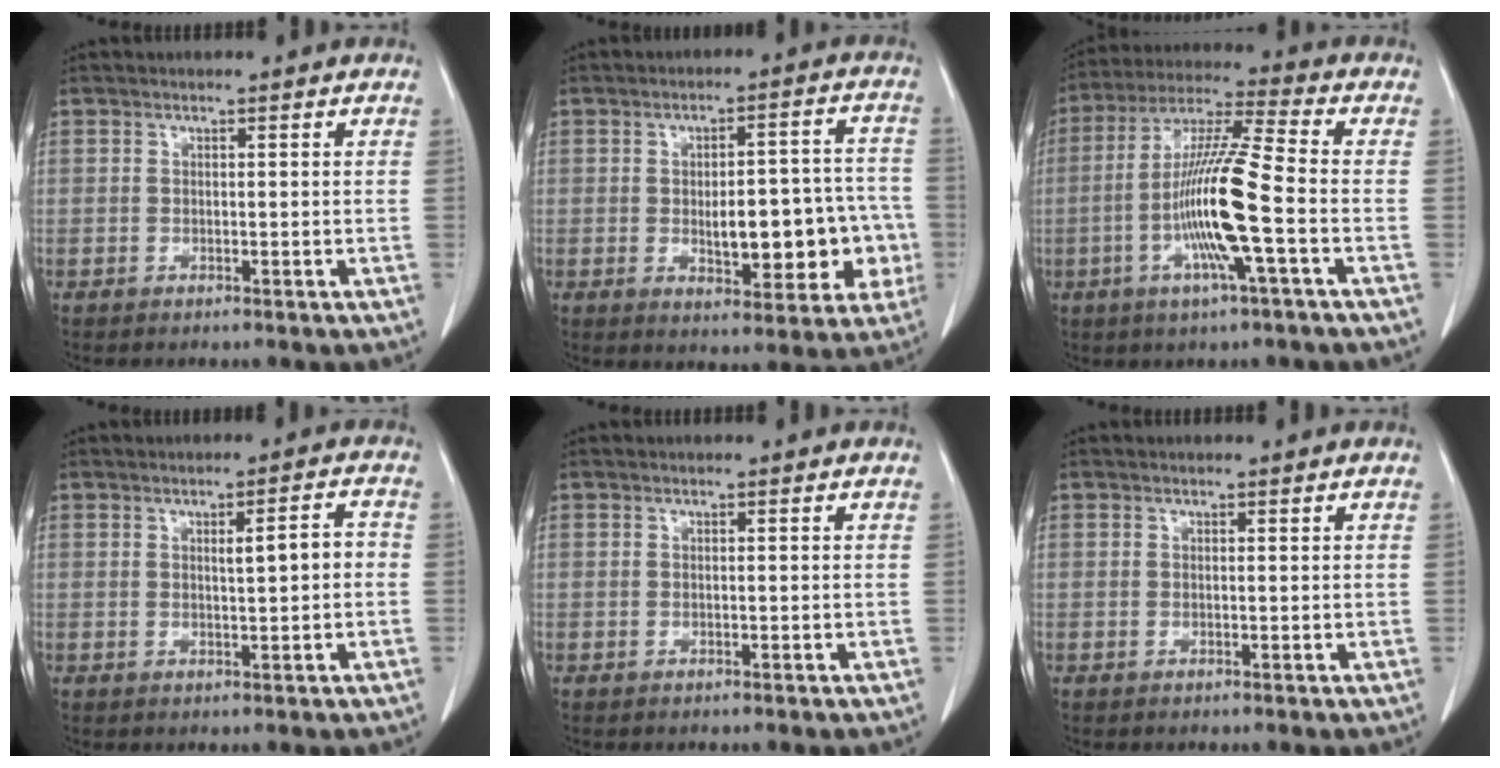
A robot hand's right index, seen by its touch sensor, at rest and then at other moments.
{"total": 13.9, "force": [-2.5, 5.9, 12.4], "torque": [-0.149, 0.037, -0.017]}
{"total": 14.8, "force": [-3.5, 0.3, 14.3], "torque": [-0.283, -0.005, -0.073]}
{"total": 4.4, "force": [0.2, 1.1, 4.3], "torque": [-0.070, 0.012, 0.008]}
{"total": 0.0}
{"total": 0.0}